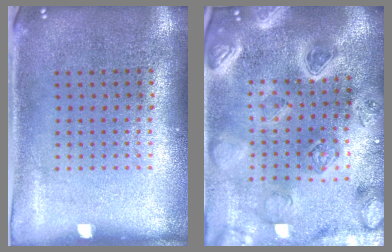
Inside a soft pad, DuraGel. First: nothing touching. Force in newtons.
{"total": 4.9, "press": 4.2, "slide": 2.5}